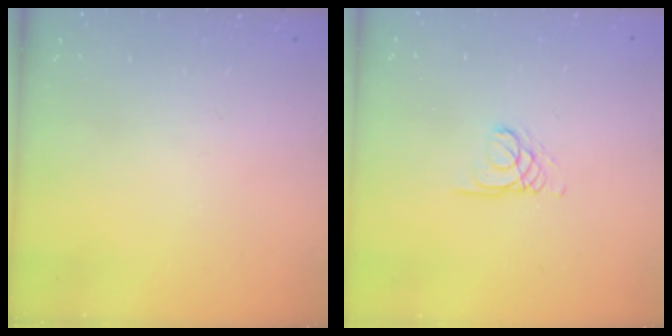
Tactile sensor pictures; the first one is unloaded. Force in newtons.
{"total": 1.7, "press": 1.7, "slide": 0.2}